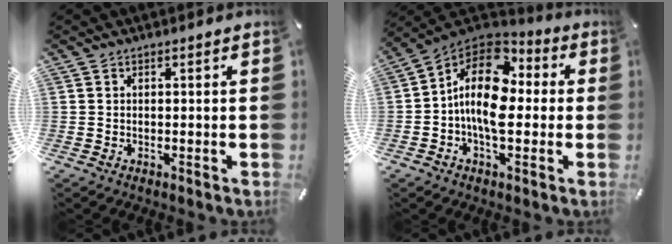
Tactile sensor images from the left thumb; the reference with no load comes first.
{"total": 14.9, "force": [-0.1, 9.5, 11.5], "torque": [-0.219, 0.000, -0.008]}